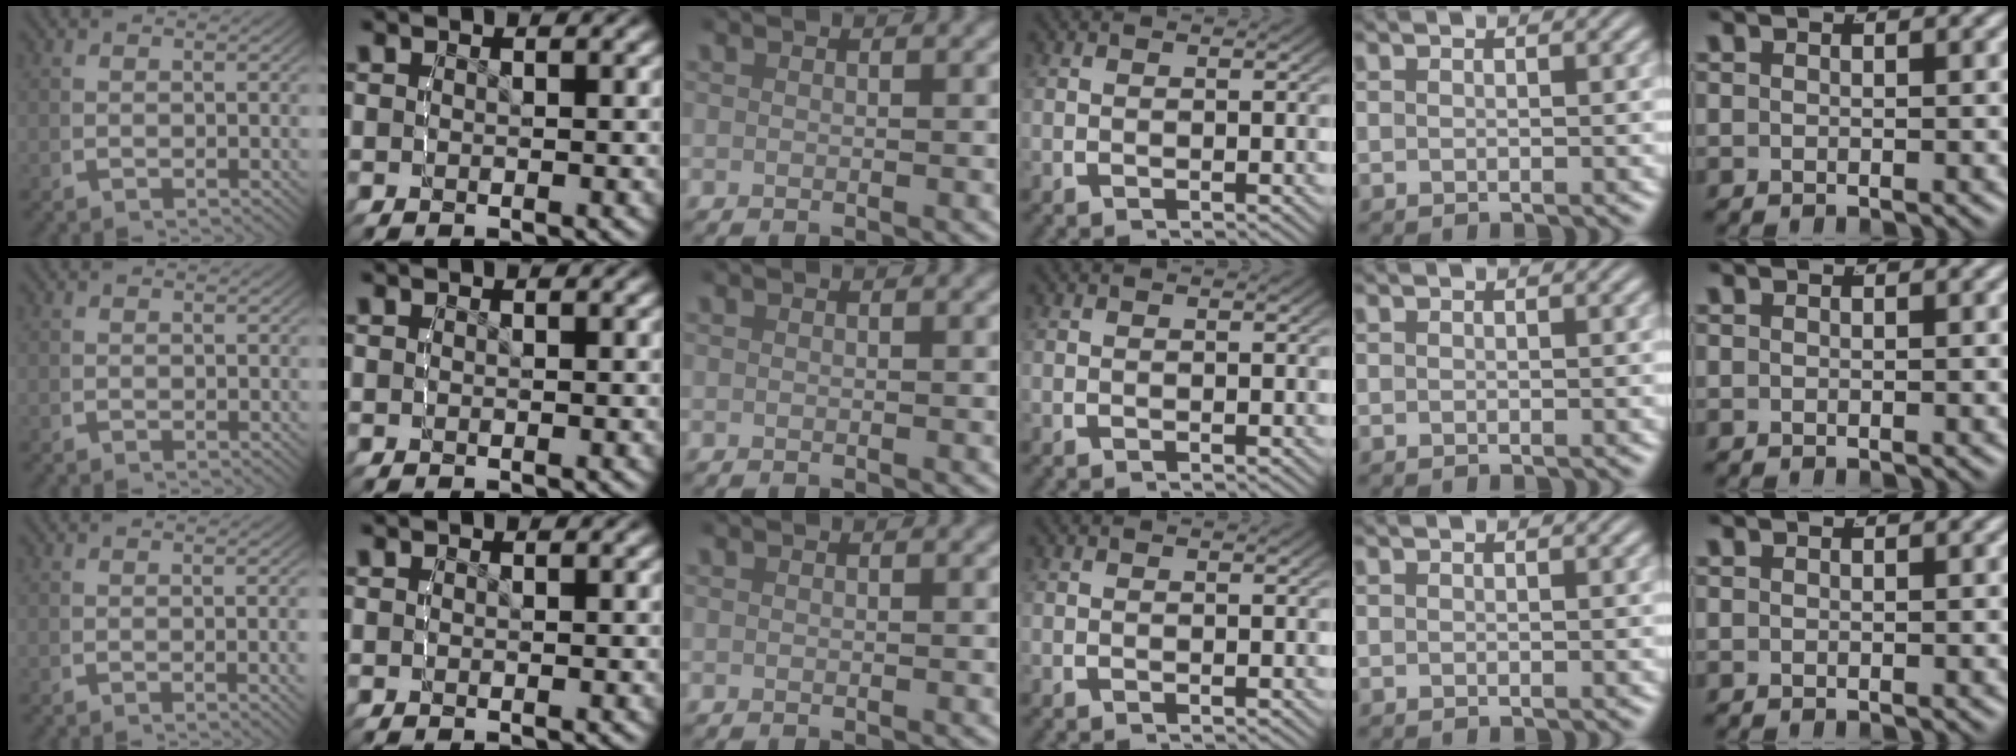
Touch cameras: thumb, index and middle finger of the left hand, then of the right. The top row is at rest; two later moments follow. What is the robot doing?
{"motion": "lift_and_place", "object": "bottle"}